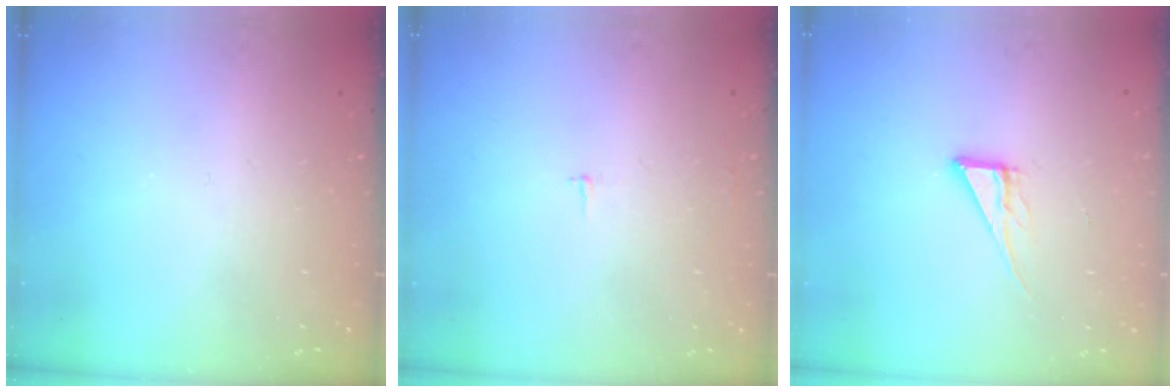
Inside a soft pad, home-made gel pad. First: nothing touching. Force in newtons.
{"total": 1.8, "press": 1.8, "slide": 0.1}
{"total": 6.6, "press": 6.6, "slide": 0.3}